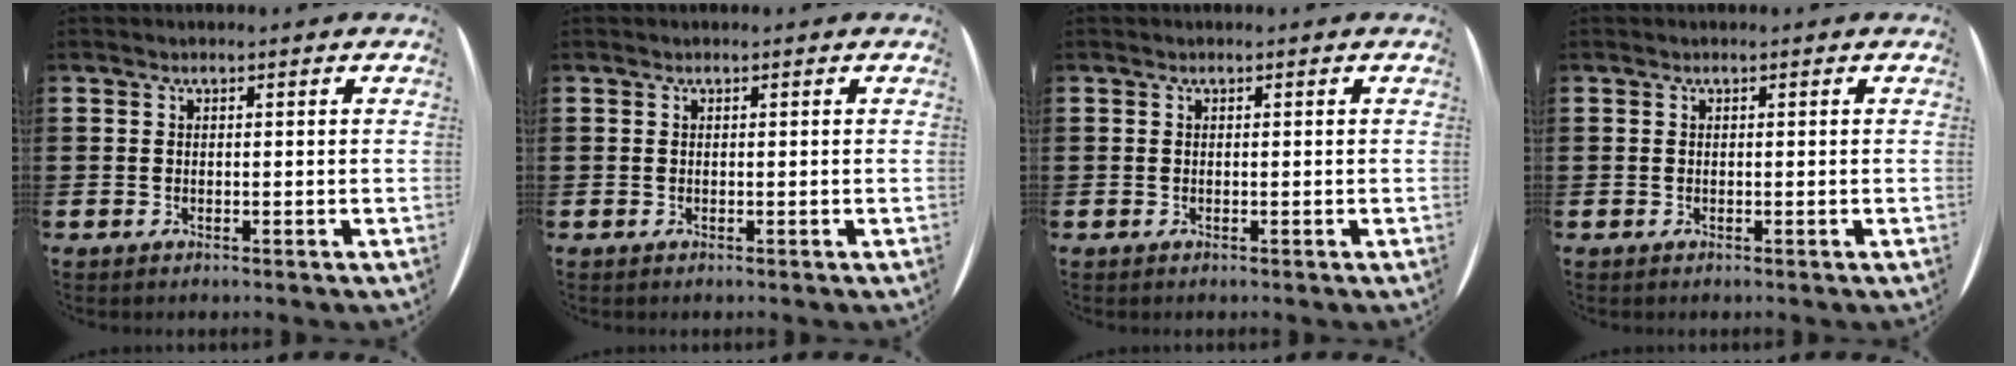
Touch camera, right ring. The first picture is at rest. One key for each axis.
{"total": 0.0}
{"total": 0.0}
{"total": 0.0}